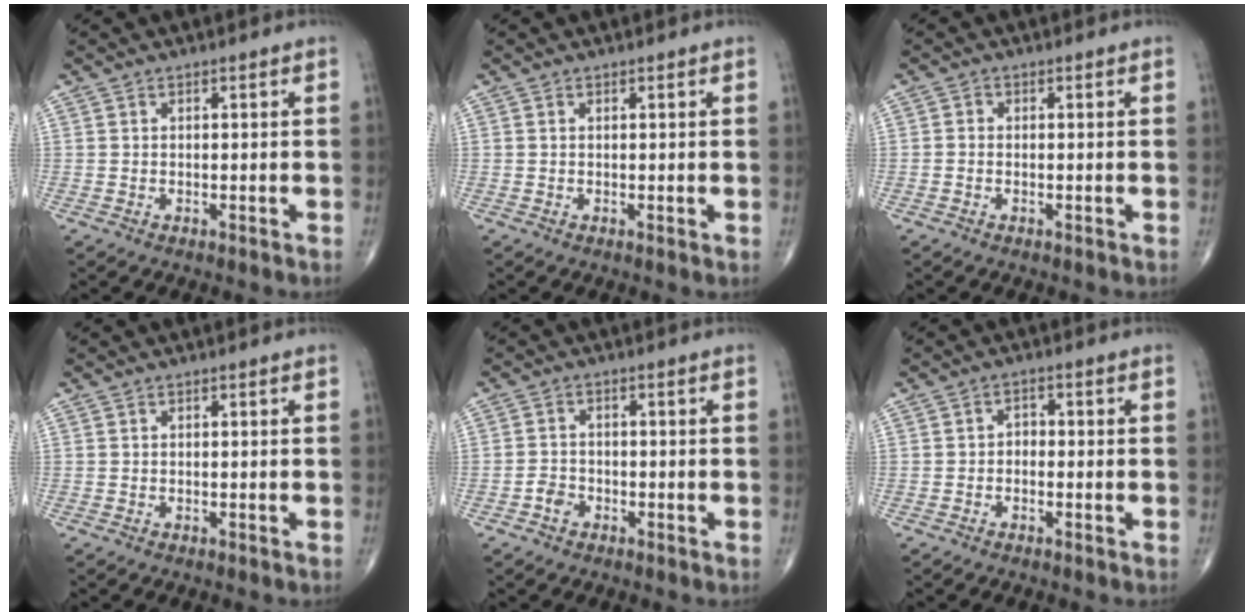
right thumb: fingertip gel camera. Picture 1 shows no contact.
{"total": 0.5, "force": [0.1, 0.1, 0.5], "torque": [-0.014, -0.003, 0.002]}
{"total": 0.9, "force": [-0.4, 0.8, 0.4], "torque": [-0.001, 0.002, -0.010]}
{"total": 0.0}
{"total": 2.4, "force": [-1.4, 1.8, 0.9], "torque": [-0.011, 0.010, -0.028]}
{"total": 1.9, "force": [-0.6, 1.5, 1.1], "torque": [-0.004, 0.010, -0.017]}